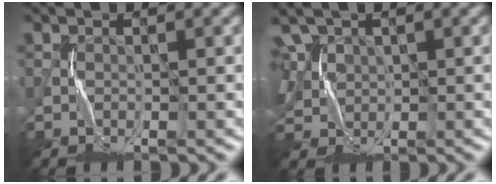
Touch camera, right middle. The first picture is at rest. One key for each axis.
{"total": 4.5, "fx": 1.5, "fy": 3.4, "fz": 2.5, "tx": -0.080, "ty": 0.013, "tz": 0.034}